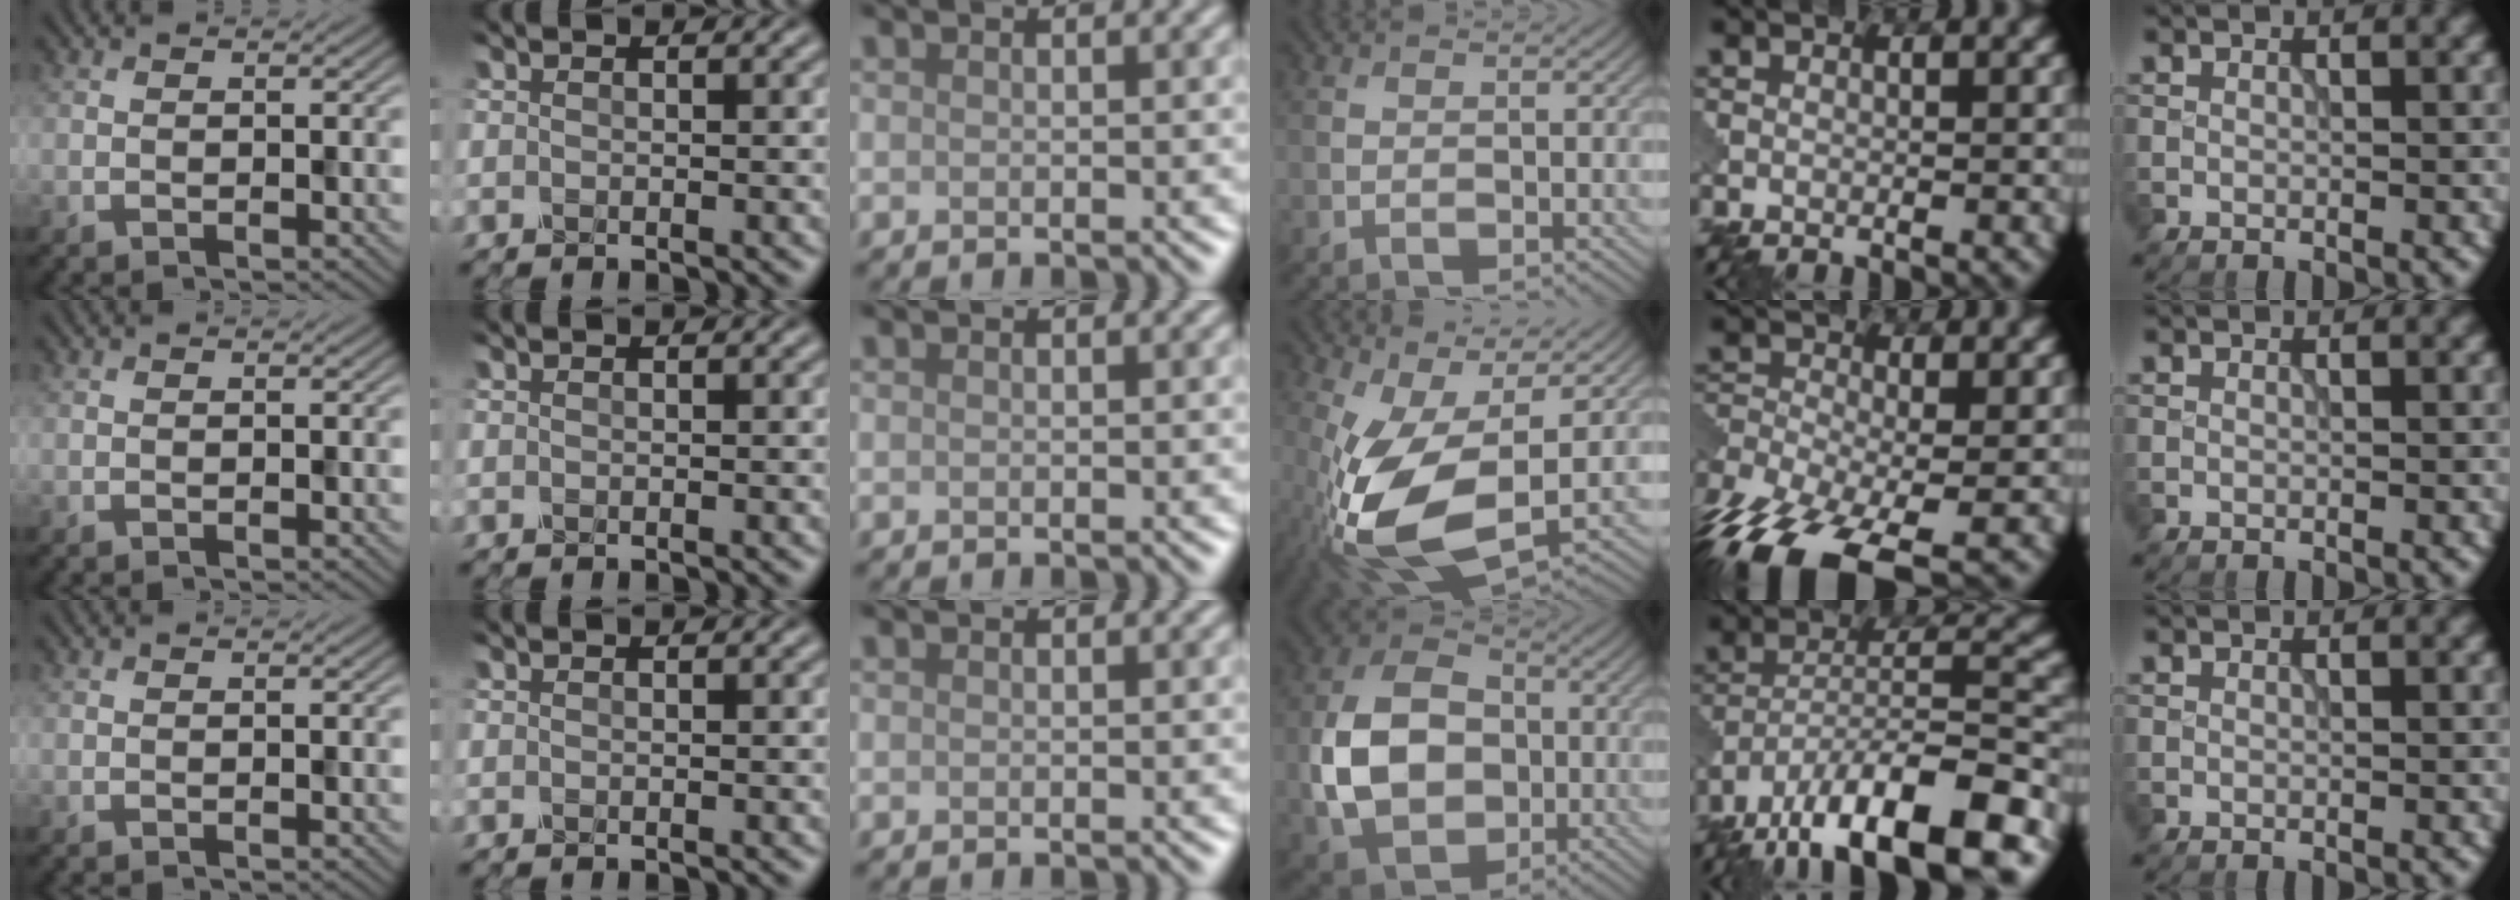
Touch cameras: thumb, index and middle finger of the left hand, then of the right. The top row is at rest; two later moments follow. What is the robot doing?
{"motion": "wrap", "object": "tissue paper"}